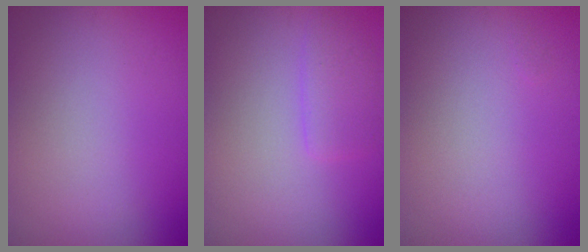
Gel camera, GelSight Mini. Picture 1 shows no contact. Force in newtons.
{"total": 2.1, "press": 2.1, "slide": 0.2}
{"total": 0.0}